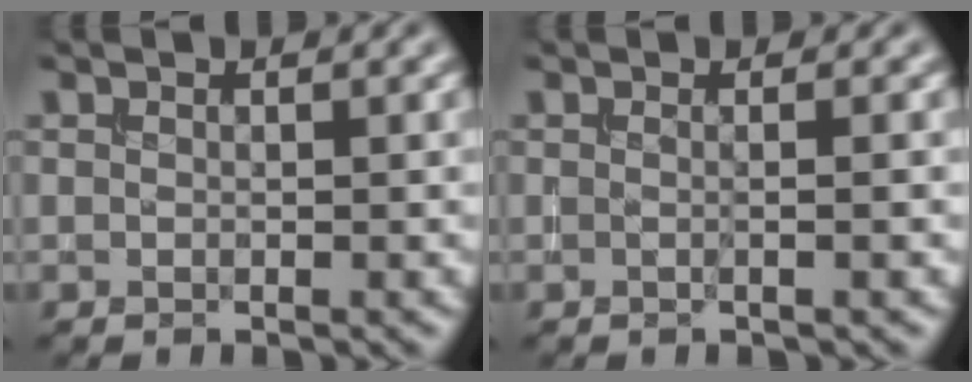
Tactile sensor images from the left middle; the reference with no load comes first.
{"total": 1.7, "force": [0.1, 0.7, 1.5], "torque": [-0.009, -0.006, -0.014]}